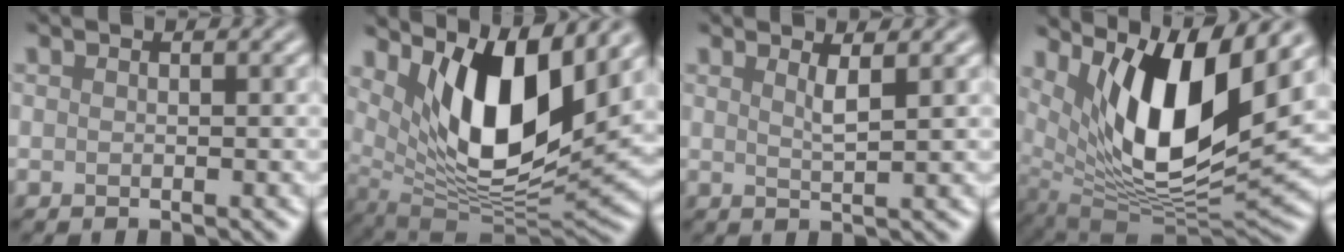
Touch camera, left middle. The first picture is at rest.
{"total": 11.4, "force": [4.2, 4.6, 9.5], "torque": [-0.153, -0.025, 0.082]}
{"total": 1.8, "force": [1.0, 0.4, 1.4], "torque": [-0.021, -0.001, 0.012]}
{"total": 12.3, "force": [5.1, 4.1, 10.4], "torque": [-0.176, -0.014, 0.100]}